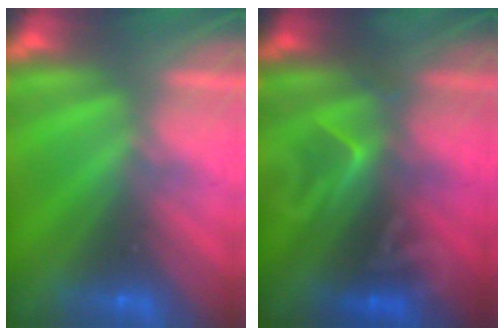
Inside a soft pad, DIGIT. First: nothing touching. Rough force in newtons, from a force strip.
{"total": 2.4}